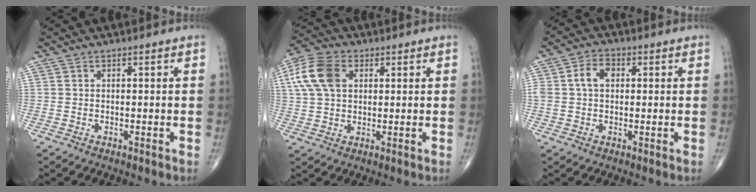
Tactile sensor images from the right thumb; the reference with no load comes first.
{"total": 10.8, "force": [3.0, 7.3, 7.5], "torque": [-0.151, 0.012, 0.051]}
{"total": 5.2, "force": [0.9, 3.6, 3.6], "torque": [-0.068, 0.014, 0.015]}